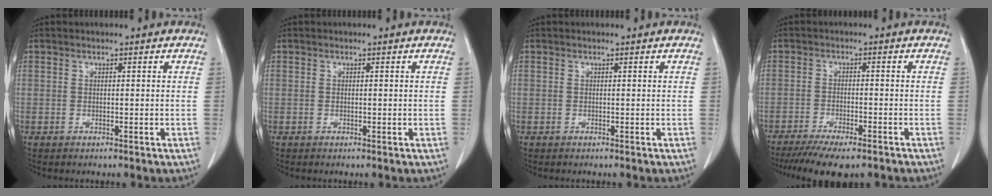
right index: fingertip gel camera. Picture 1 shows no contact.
{"total": 0.0}
{"total": 0.0}
{"total": 10.8, "force": [-8.5, 2.3, 6.2], "torque": [-0.087, -0.015, -0.128]}